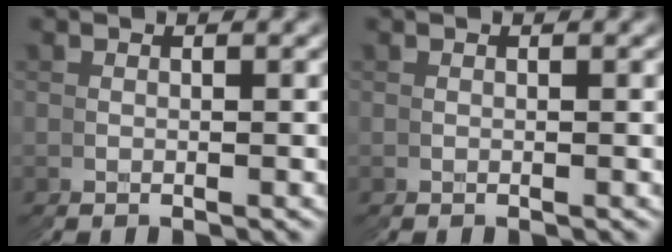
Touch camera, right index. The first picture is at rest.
{"total": 0.0}